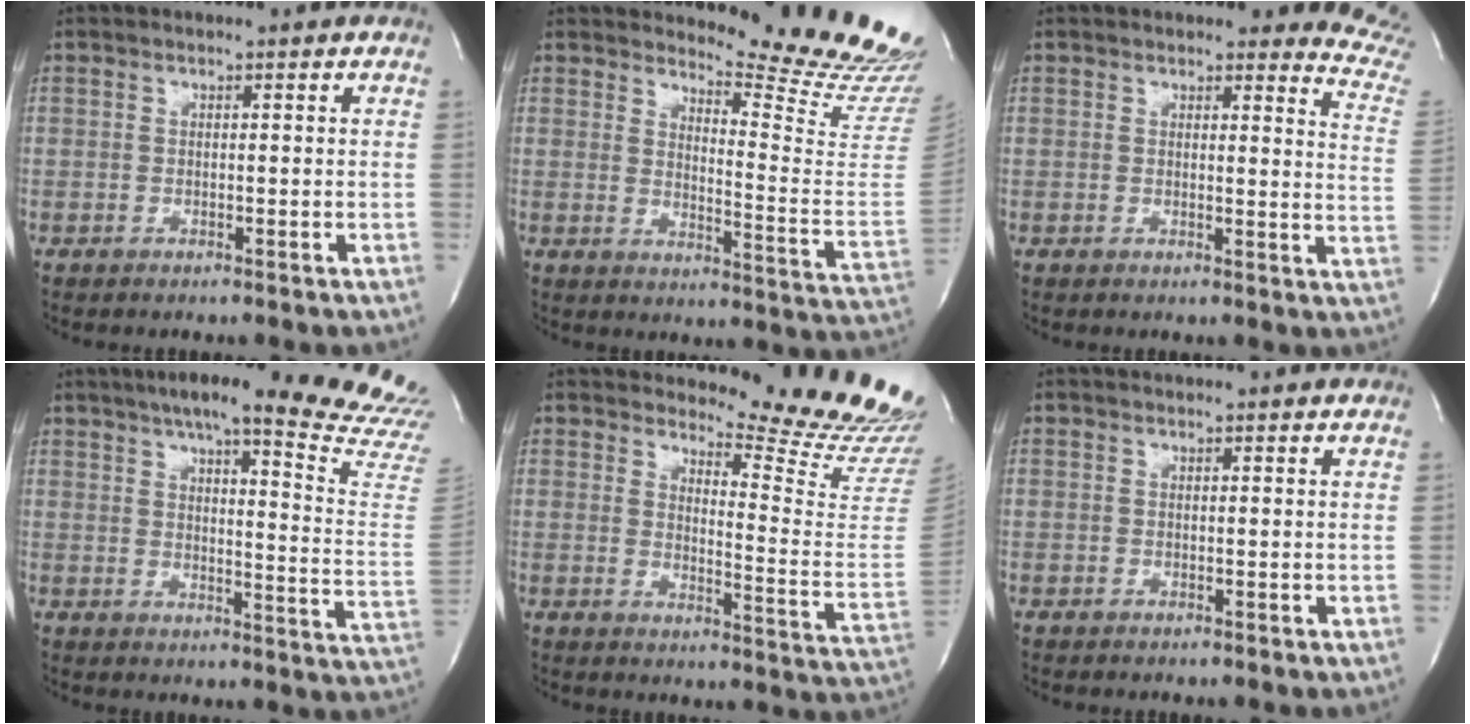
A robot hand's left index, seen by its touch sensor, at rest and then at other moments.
{"total": 16.5, "force": [16.0, -0.3, 4.2], "torque": [-0.061, -0.162, 0.176]}
{"total": 10.5, "force": [10.2, 1.2, 1.9], "torque": [0.013, -0.095, 0.062]}
{"total": 26.6, "force": [23.3, 0.9, 12.7], "torque": [-0.161, -0.099, 0.268]}
{"total": 16.5, "force": [16.0, 0.3, 4.0], "torque": [-0.051, -0.164, 0.171]}
{"total": 2.6, "force": [2.4, 0.8, 0.2], "torque": [-0.005, 0.016, 0.017]}